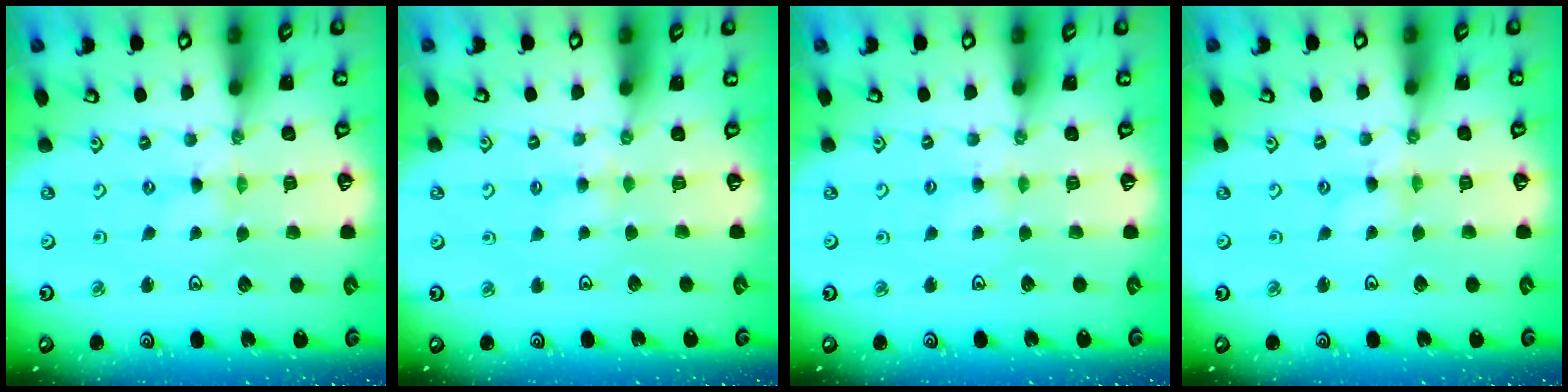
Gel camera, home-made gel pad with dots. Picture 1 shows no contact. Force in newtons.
{"total": 3.2, "press": 3.1, "slide": 0.6}
{"total": 2.6, "press": 2.6, "slide": 0.4}
{"total": 1.7, "press": 1.7, "slide": 0.3}